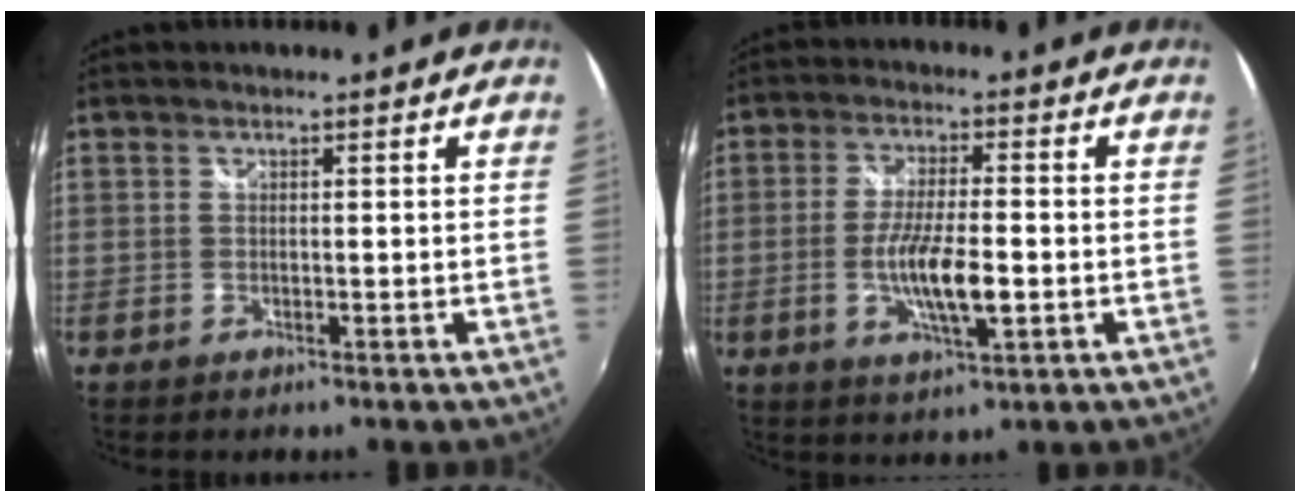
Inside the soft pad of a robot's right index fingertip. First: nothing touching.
{"total": 9.1, "force": [-2.2, 2.0, 8.6], "torque": [-0.162, -0.011, -0.038]}